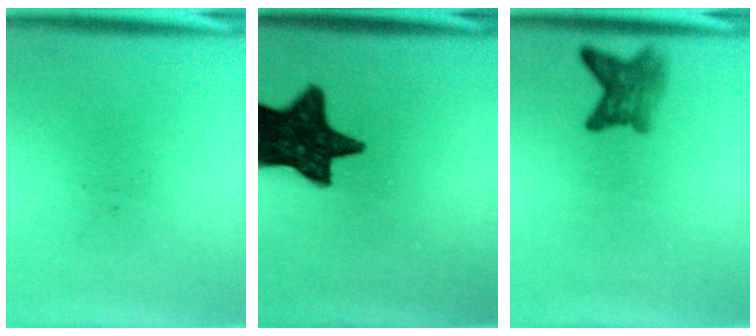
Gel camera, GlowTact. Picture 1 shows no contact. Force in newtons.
{"total": 15.1}
{"total": 3.5}